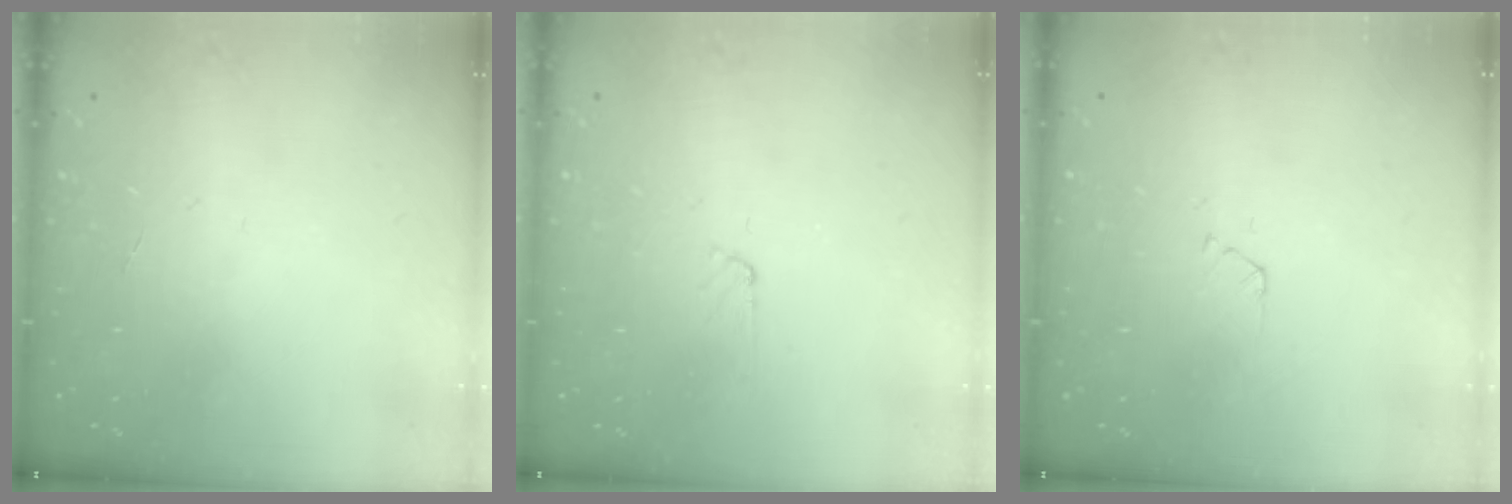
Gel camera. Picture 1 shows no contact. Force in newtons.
{"total": 3.6, "press": 3.6, "slide": 0.4}
{"total": 1.7, "press": 1.7, "slide": 0.3}